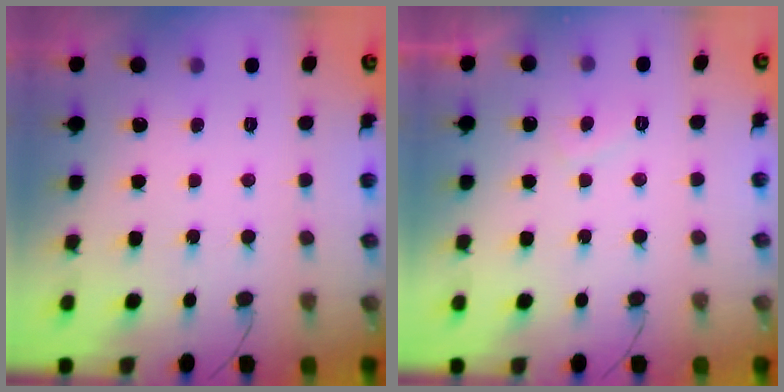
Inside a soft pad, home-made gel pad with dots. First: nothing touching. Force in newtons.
{"total": 1.8, "press": 1.6, "slide": 0.8}